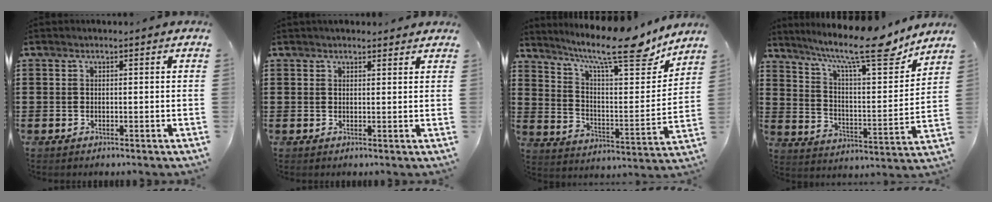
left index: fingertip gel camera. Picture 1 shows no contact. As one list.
[{"total": 1.5, "force": [1.4, 0.4, 0.3], "torque": [-0.009, 0.004, 0.027]}, {"total": 13.7, "force": [10.5, 2.3, 8.4], "torque": [-0.157, -0.064, 0.169]}, {"total": 14.9, "force": [11.3, 2.4, 9.4], "torque": [-0.175, -0.064, 0.180]}]